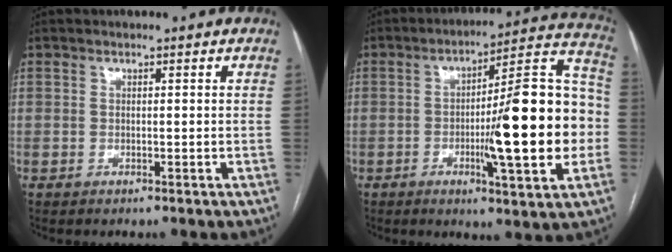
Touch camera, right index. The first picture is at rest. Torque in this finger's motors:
{"motor_torque": [2.14, 0.00, 1.05, 0.21]}